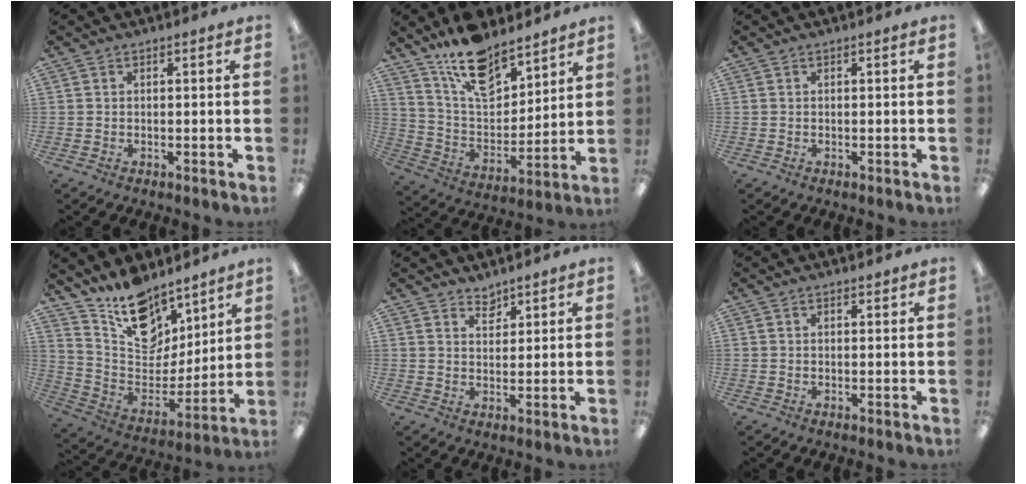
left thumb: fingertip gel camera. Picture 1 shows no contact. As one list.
[{"total": 15.3, "force": [11.9, 6.8, 6.7], "torque": [-0.124, -0.071, 0.217]}, {"total": 0.0}, {"total": 16.6, "force": [12.6, 9.2, 5.8], "torque": [-0.104, -0.095, 0.234]}, {"total": 3.3, "force": [3.1, 1.3, 0.4], "torque": [0.003, -0.022, 0.055]}, {"total": 0.8, "force": [0.7, 0.4, 0.2], "torque": [-0.004, 0.001, 0.013]}]